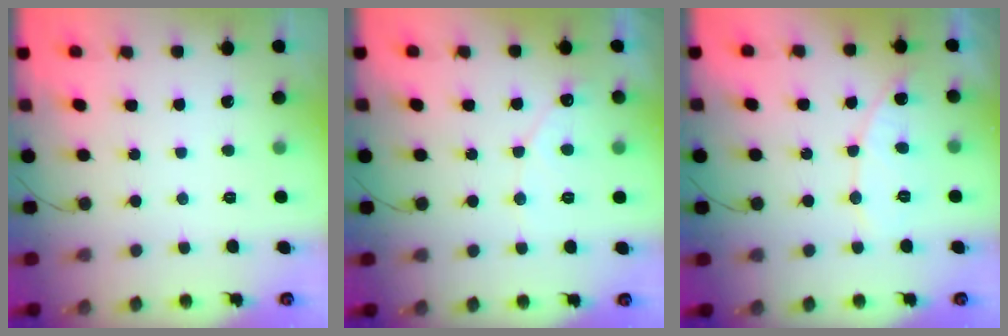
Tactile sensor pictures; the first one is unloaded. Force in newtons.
{"total": 5.1, "press": 5.1, "slide": 0.4}
{"total": 8.1, "press": 8.1, "slide": 0.5}